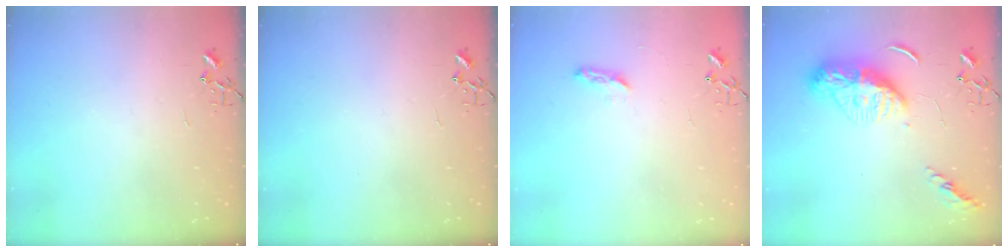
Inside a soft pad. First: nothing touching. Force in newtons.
{"total": 0.0}
{"total": 5.3, "press": 5.2, "slide": 0.6}
{"total": 13.0, "press": 13.0, "slide": 1.2}